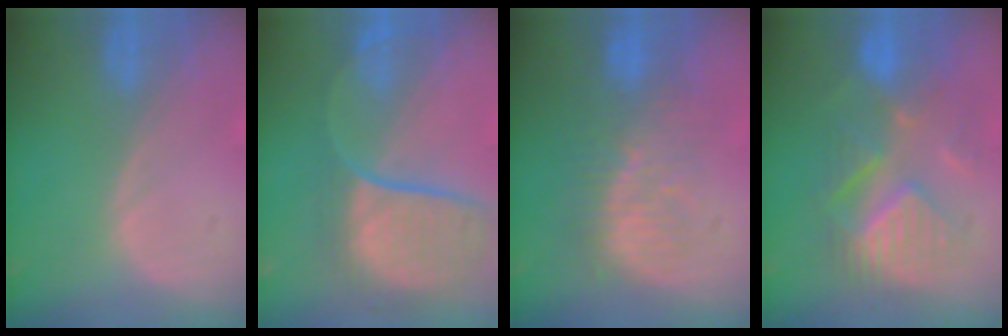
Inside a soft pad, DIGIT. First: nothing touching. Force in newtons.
{"total": 10.2, "press": 9.5, "slide": 3.9}
{"total": 9.2, "press": 8.3, "slide": 4.0}
{"total": 9.0, "press": 8.9, "slide": 0.9}